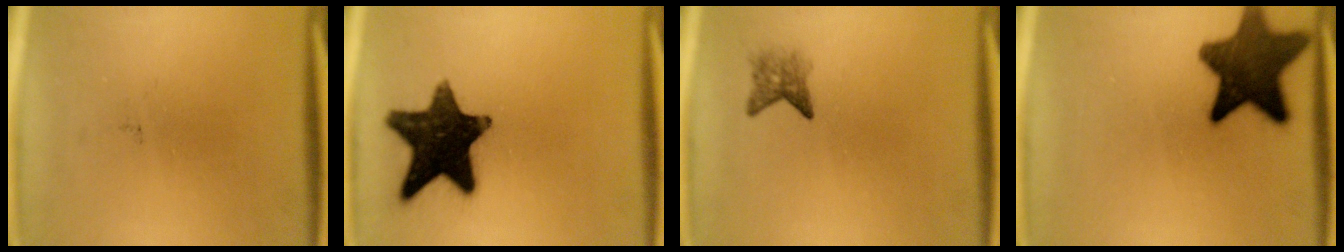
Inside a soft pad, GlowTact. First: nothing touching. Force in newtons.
{"total": 15.5}
{"total": 2.2}
{"total": 13.1}